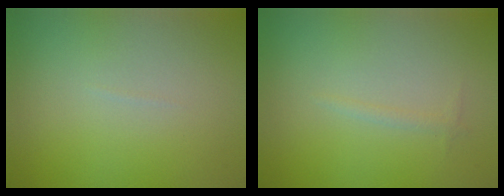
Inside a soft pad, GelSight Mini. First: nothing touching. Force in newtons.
{"total": 0.6, "press": 0.6, "slide": 0.0}